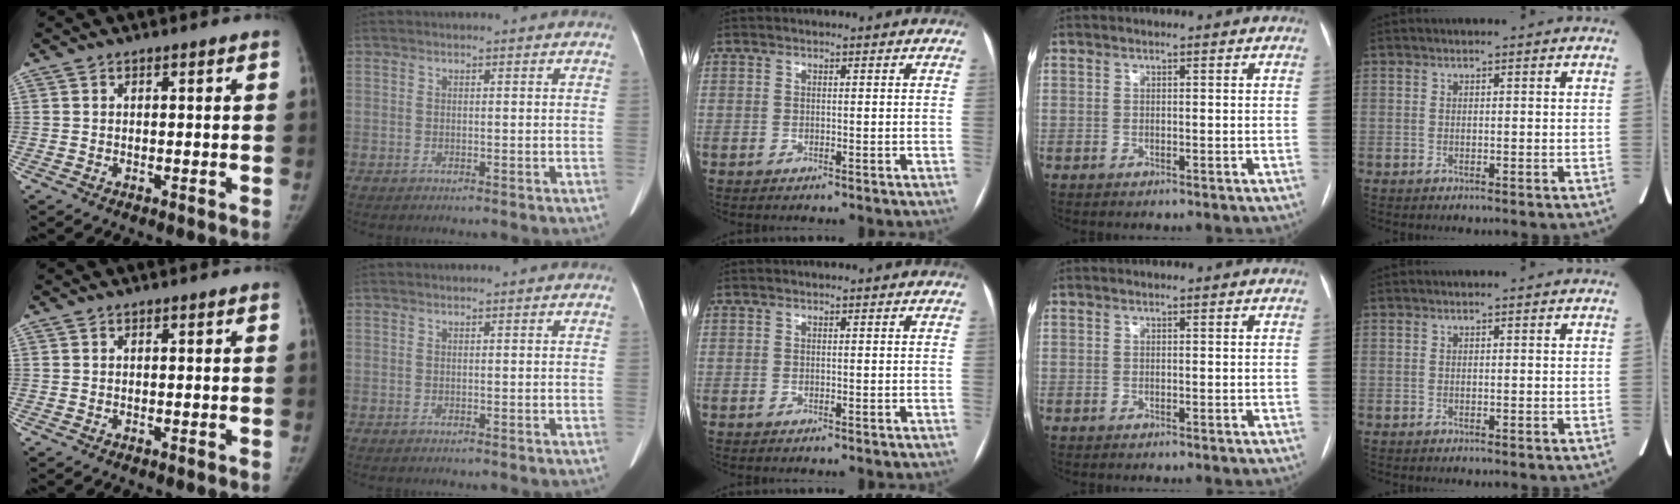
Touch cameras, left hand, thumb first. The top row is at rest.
{}